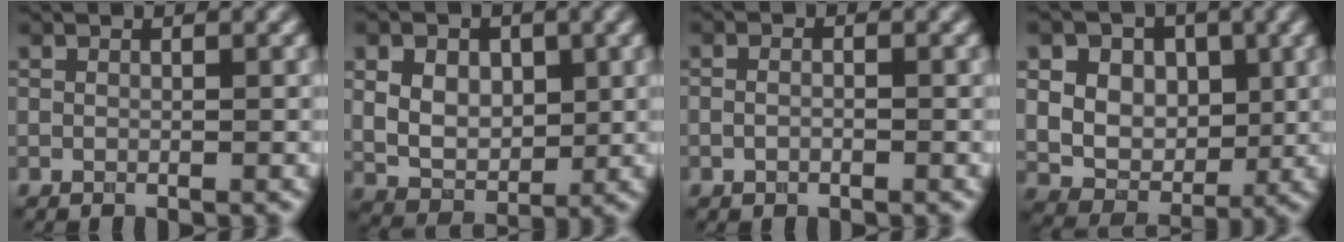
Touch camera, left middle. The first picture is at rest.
{"total": 7.2, "force": [2.1, 5.4, 4.3], "torque": [-0.075, 0.021, 0.028]}
{"total": 1.0, "force": [-0.4, 0.6, 0.7], "torque": [-0.016, 0.000, -0.009]}
{"total": 11.6, "force": [4.2, 9.1, 5.8], "torque": [-0.105, 0.019, 0.071]}